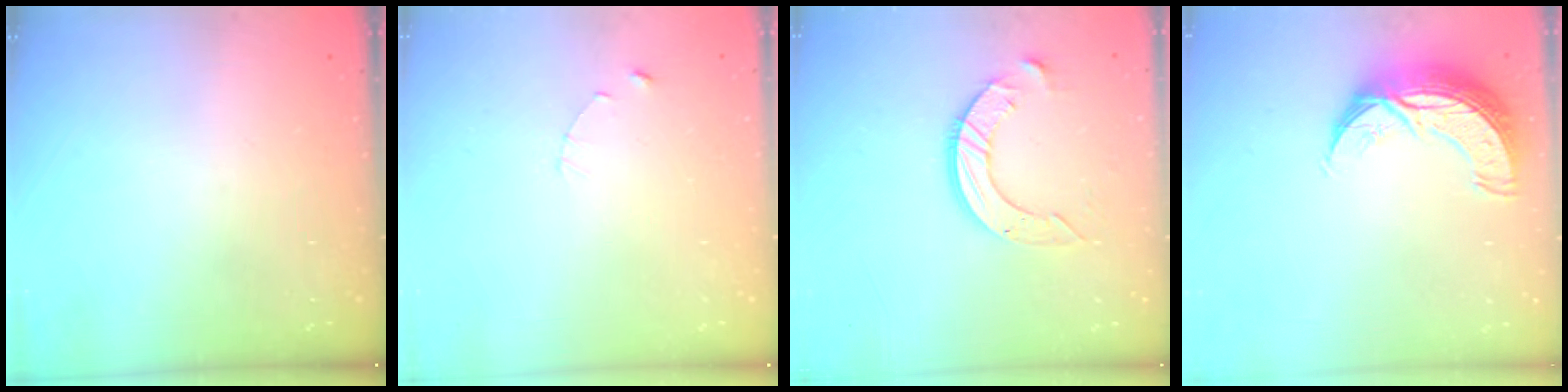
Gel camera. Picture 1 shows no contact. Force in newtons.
{"total": 1.2, "press": 1.1, "slide": 0.2}
{"total": 10.0, "press": 10.0, "slide": 1.0}
{"total": 10.6, "press": 10.6, "slide": 0.8}